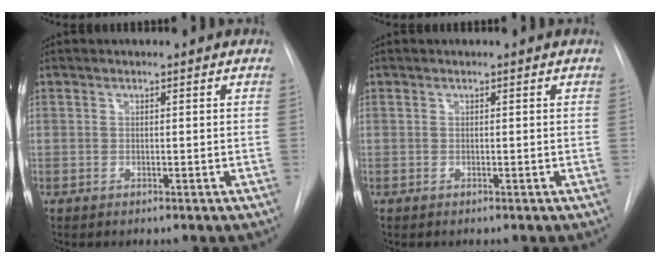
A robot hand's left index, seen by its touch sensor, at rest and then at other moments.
{"total": 0.0}